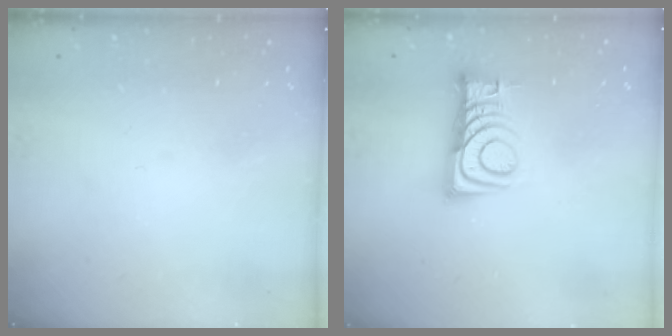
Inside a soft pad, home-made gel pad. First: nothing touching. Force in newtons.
{"total": 10.1, "press": 10.1, "slide": 0.3}